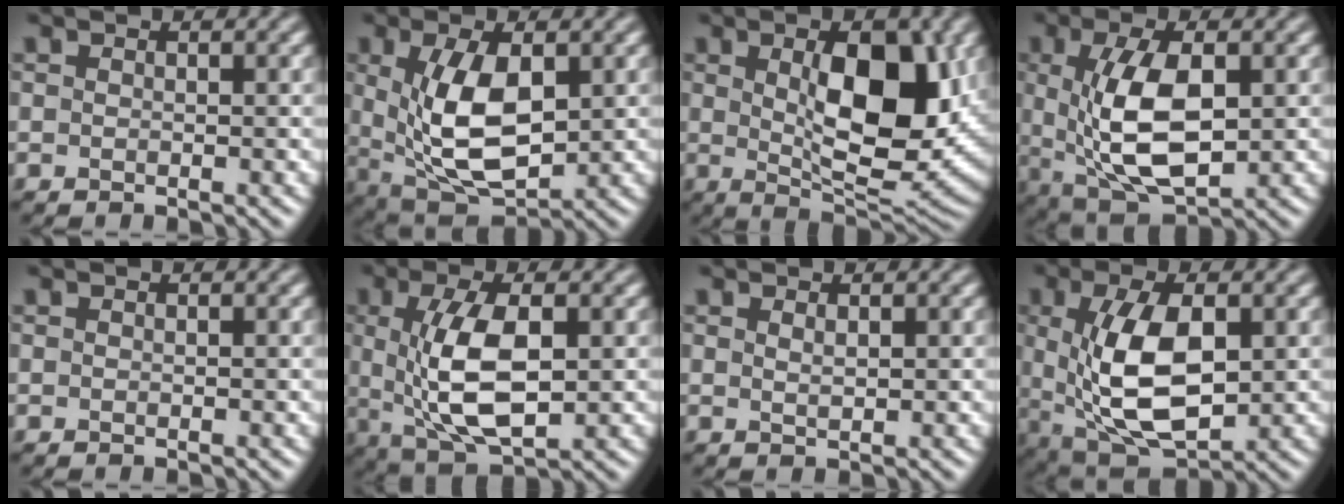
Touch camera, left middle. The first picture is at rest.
{"total": 8.8, "force": [0.8, 4.5, 7.5], "torque": [-0.153, -0.007, 0.018]}
{"total": 10.7, "force": [1.7, 4.3, 9.7], "torque": [-0.138, -0.004, 0.032]}
{"total": 8.9, "force": [0.4, 4.3, 7.8], "torque": [-0.157, -0.006, 0.011]}
{"total": 0.0}
{"total": 7.8, "force": [0.3, 3.4, 7.1], "torque": [-0.143, -0.005, 0.009]}
{"total": 0.8, "force": [0.5, 0.2, 0.5], "torque": [-0.011, -0.001, 0.010]}
{"total": 9.8, "force": [0.5, 5.0, 8.4], "torque": [-0.170, -0.008, 0.017]}